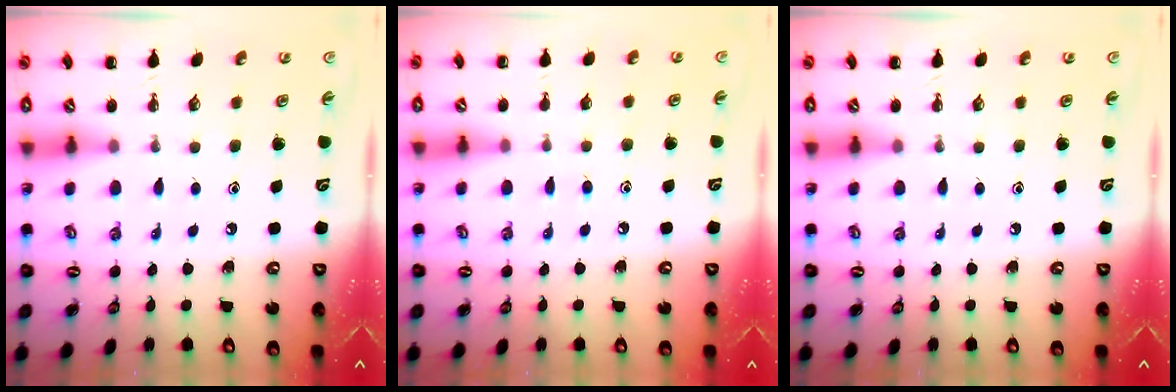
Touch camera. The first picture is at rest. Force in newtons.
{"total": 4.0, "press": 3.8, "slide": 1.4}
{"total": 0.0}